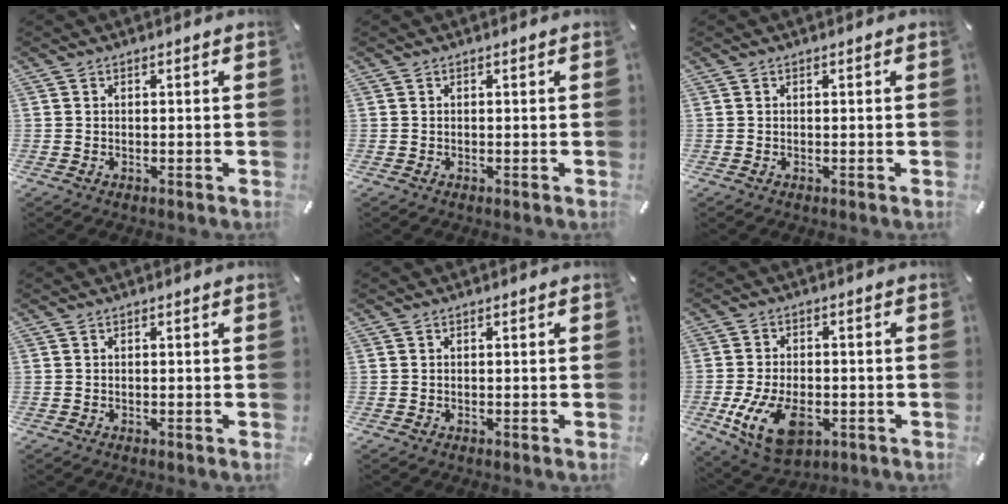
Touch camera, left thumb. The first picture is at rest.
{"total": 0.0}
{"total": 0.0}
{"total": 0.0}
{"total": 0.0}
{"total": 12.6, "force": [-3.7, 7.9, 9.1], "torque": [-0.175, -0.001, -0.062]}